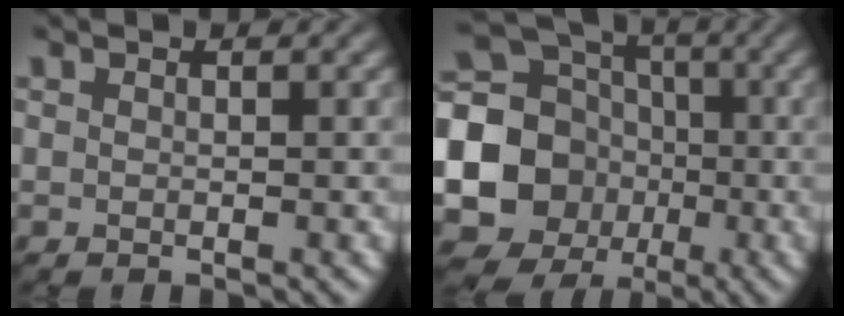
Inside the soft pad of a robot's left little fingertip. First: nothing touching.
{"total": 13.5, "force": [-2.4, 12.3, 5.0], "torque": [-0.117, -0.031, -0.059]}